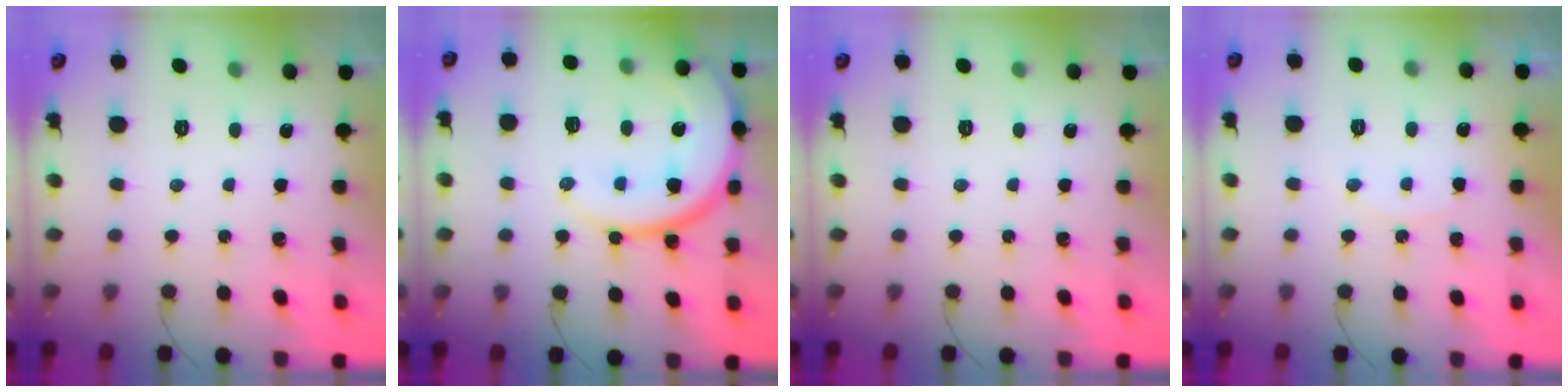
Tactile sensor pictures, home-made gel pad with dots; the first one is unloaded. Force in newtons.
{"total": 17.7, "press": 17.7, "slide": 1.6}
{"total": 0.0}
{"total": 5.6, "press": 5.6, "slide": 0.5}